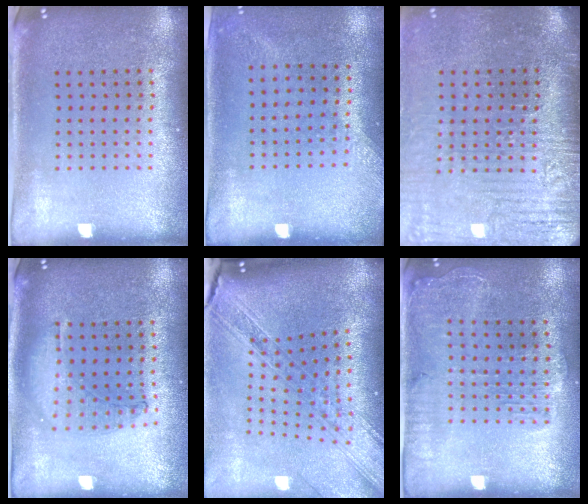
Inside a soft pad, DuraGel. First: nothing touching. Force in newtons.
{"total": 1.3, "press": 1.0, "slide": 0.8}
{"total": 4.2, "press": 3.6, "slide": 2.1}
{"total": 1.0, "press": 0.9, "slide": 0.2}
{"total": 2.6, "press": 2.2, "slide": 1.5}
{"total": 1.7, "press": 1.6, "slide": 0.5}